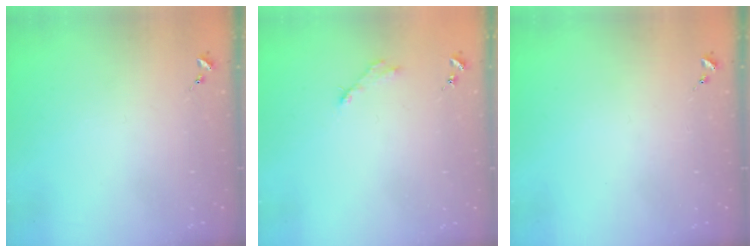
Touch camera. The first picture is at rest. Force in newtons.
{"total": 2.8, "press": 2.8, "slide": 0.4}
{"total": 0.0}